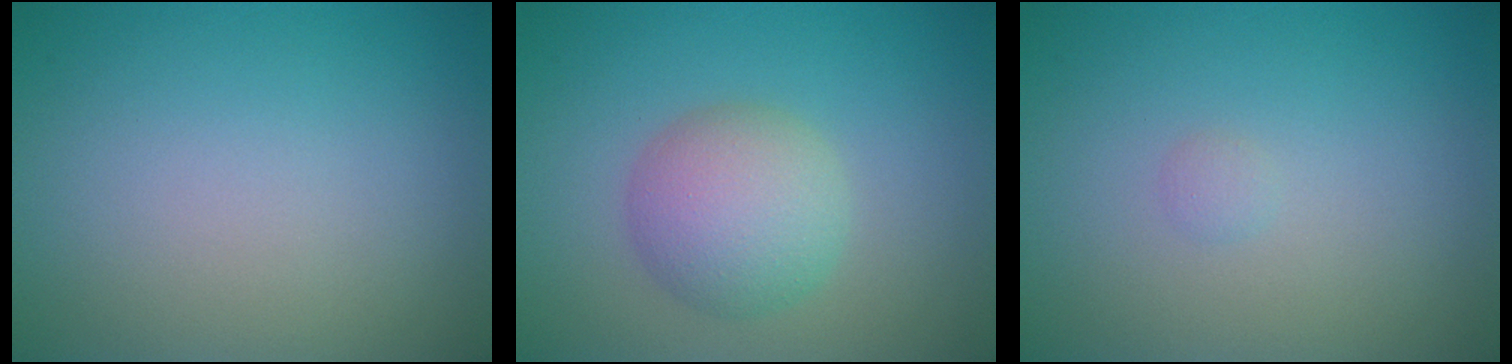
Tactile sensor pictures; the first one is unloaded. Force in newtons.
{"total": 4.7, "press": 4.7, "slide": 0.1}
{"total": 0.5, "press": 0.5, "slide": 0.1}